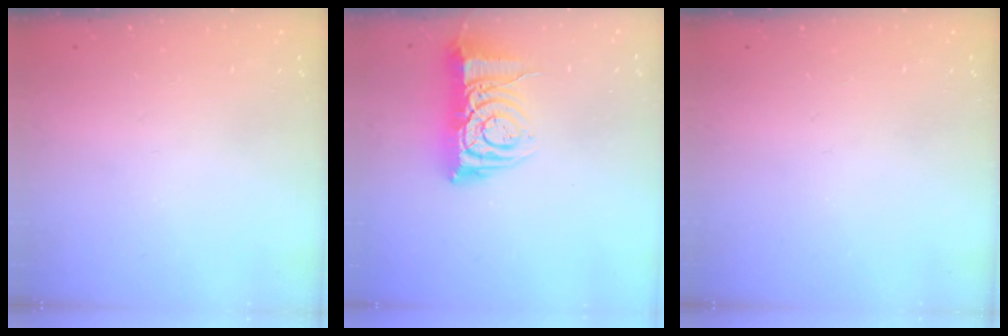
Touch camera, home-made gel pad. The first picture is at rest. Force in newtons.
{"total": 9.6, "press": 9.5, "slide": 1.1}
{"total": 0.0}